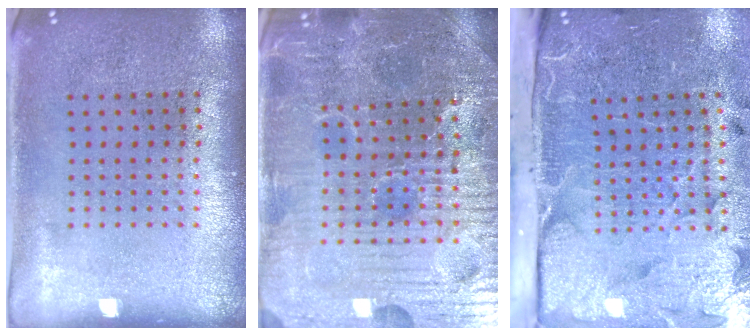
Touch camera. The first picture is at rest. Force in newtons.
{"total": 5.3, "press": 5.1, "slide": 1.5}
{"total": 5.2, "press": 4.0, "slide": 3.3}